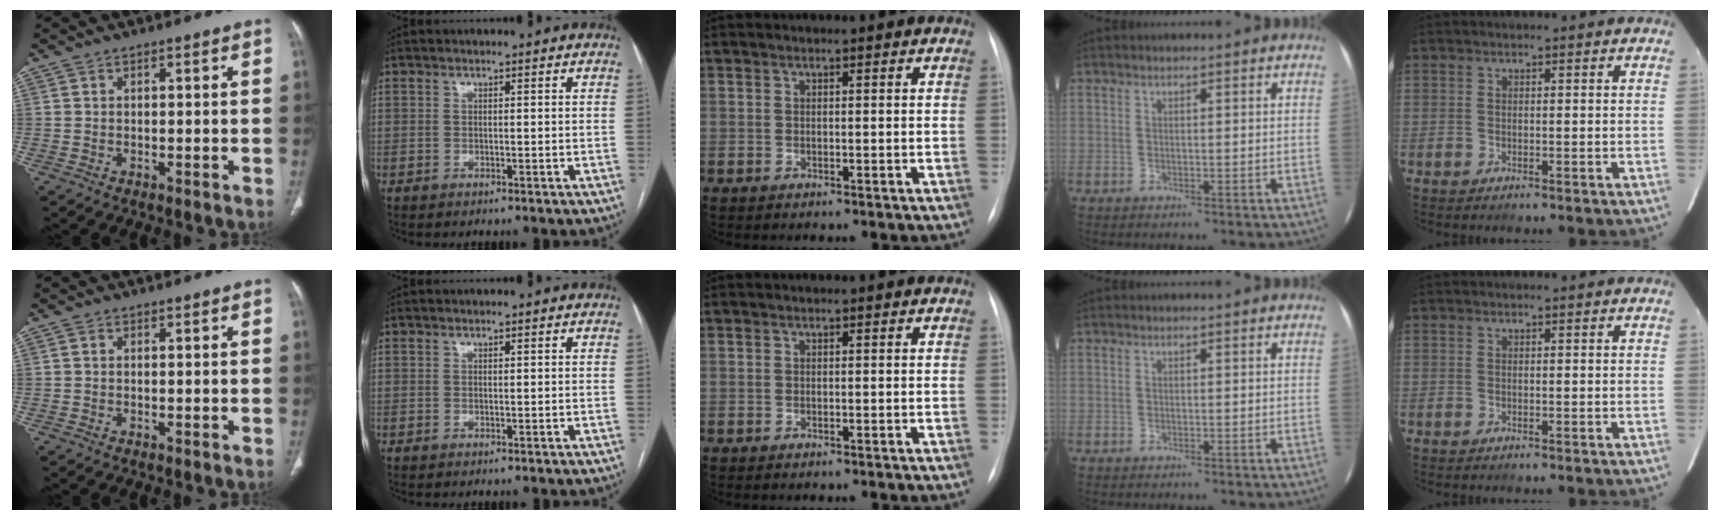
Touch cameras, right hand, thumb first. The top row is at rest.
{}